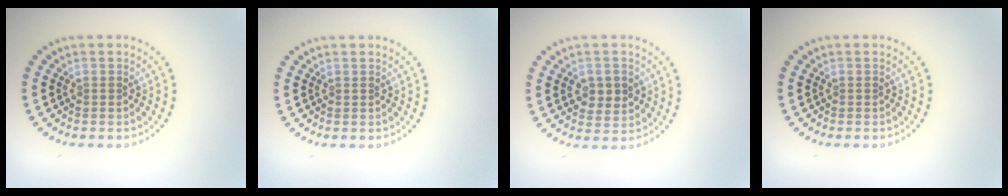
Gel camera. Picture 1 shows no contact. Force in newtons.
{"total": 0.0}
{"total": 2.6, "press": 2.6, "slide": 0.3}
{"total": 0.0}